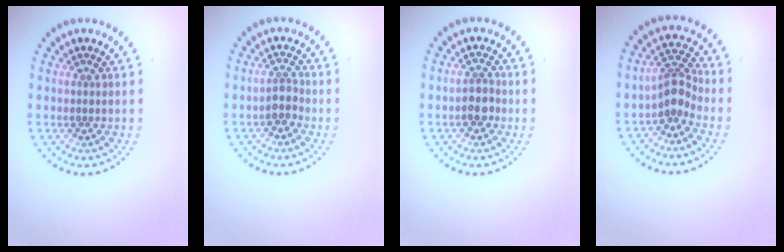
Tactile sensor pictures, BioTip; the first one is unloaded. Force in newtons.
{"total": 1.7, "press": 1.4, "slide": 0.9}
{"total": 2.1, "press": 1.9, "slide": 0.8}
{"total": 2.8, "press": 2.2, "slide": 1.8}